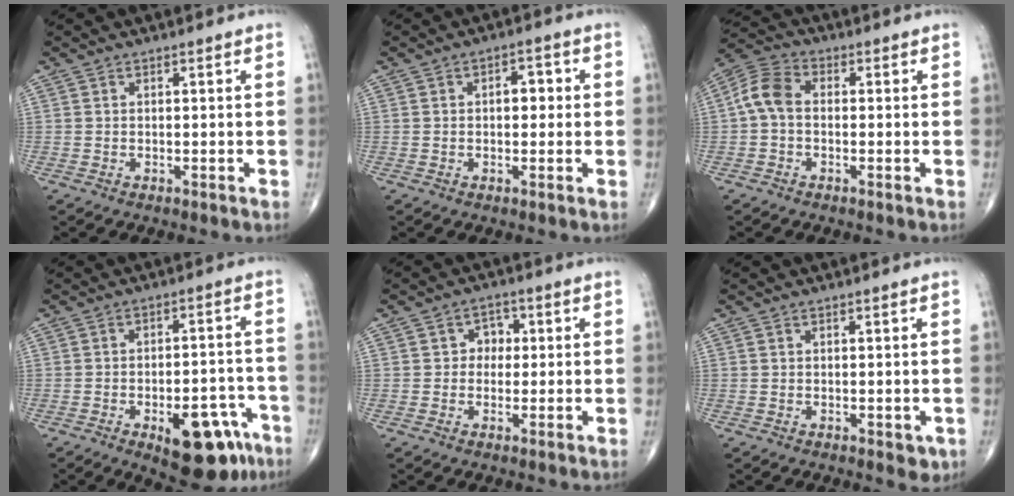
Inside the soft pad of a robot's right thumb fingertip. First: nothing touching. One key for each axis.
{"total": 3.8, "fx": 0.4, "fy": 2.1, "fz": 3.1, "tx": -0.035, "ty": 0.012, "tz": 0.003}
{"total": 6.6, "fx": -0.3, "fy": 4.5, "fz": 4.9, "tx": -0.096, "ty": 0.021, "tz": -0.019}
{"total": 14.2, "fx": -7.3, "fy": 6.3, "fz": 10.5, "tx": -0.105, "ty": 0.038, "tz": -0.089}
{"total": 3.6, "fx": 0.4, "fy": 3.2, "fz": 1.8, "tx": 0.004, "ty": 0.008, "tz": -0.003}
{"total": 2.0, "fx": -0.2, "fy": 1.2, "fz": 1.6, "tx": -0.009, "ty": -0.003, "tz": 0.001}